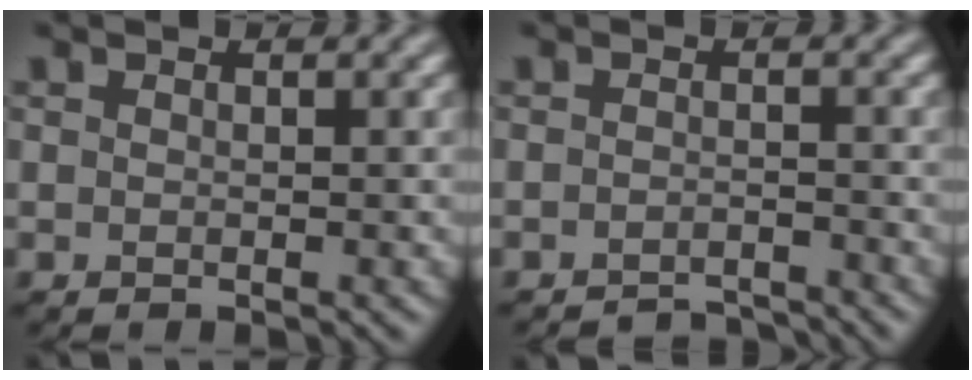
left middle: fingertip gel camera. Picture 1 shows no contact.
{"total": 2.5, "force": [-2.5, 0.3, 0.5], "torque": [0.000, 0.003, -0.039]}